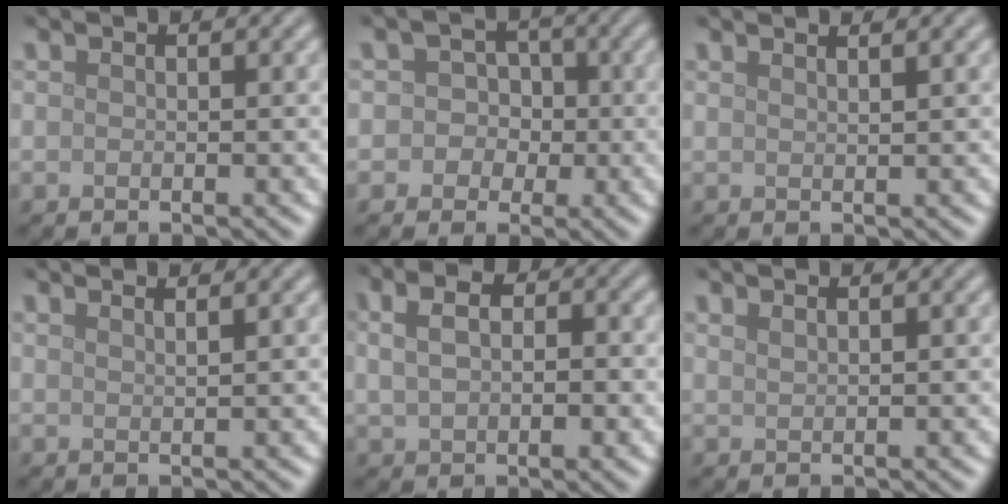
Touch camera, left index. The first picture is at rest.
{"total": 3.2, "force": [-0.1, 3.0, 1.0], "torque": [0.017, 0.013, -0.028]}
{"total": 2.4, "force": [1.8, 0.9, 1.3], "torque": [0.007, 0.007, -0.004]}
{"total": 1.8, "force": [1.3, 0.7, 1.1], "torque": [0.005, 0.004, -0.002]}
{"total": 5.9, "force": [1.5, 3.9, 4.2], "torque": [-0.052, 0.026, 0.001]}
{"total": 1.1, "force": [0.9, 0.4, 0.6], "torque": [-0.003, 0.000, 0.008]}